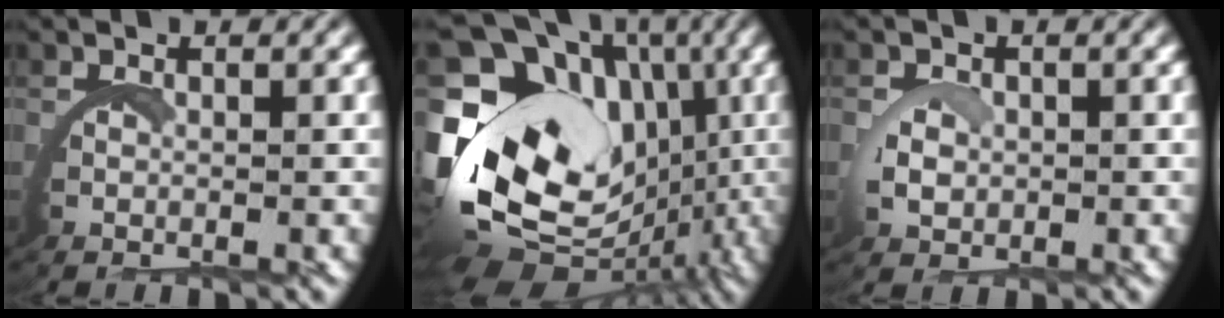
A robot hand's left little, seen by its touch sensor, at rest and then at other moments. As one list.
[{"total": 20.0, "force": [-2.2, 15.0, 13.0], "torque": [-0.273, -0.067, -0.014]}, {"total": 1.4, "force": [0.6, 0.7, 1.0], "torque": [-0.034, -0.002, 0.012]}]